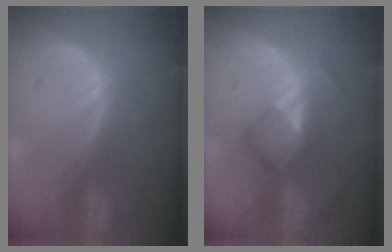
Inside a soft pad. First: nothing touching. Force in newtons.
{"total": 5.0, "press": 4.6, "slide": 2.0}